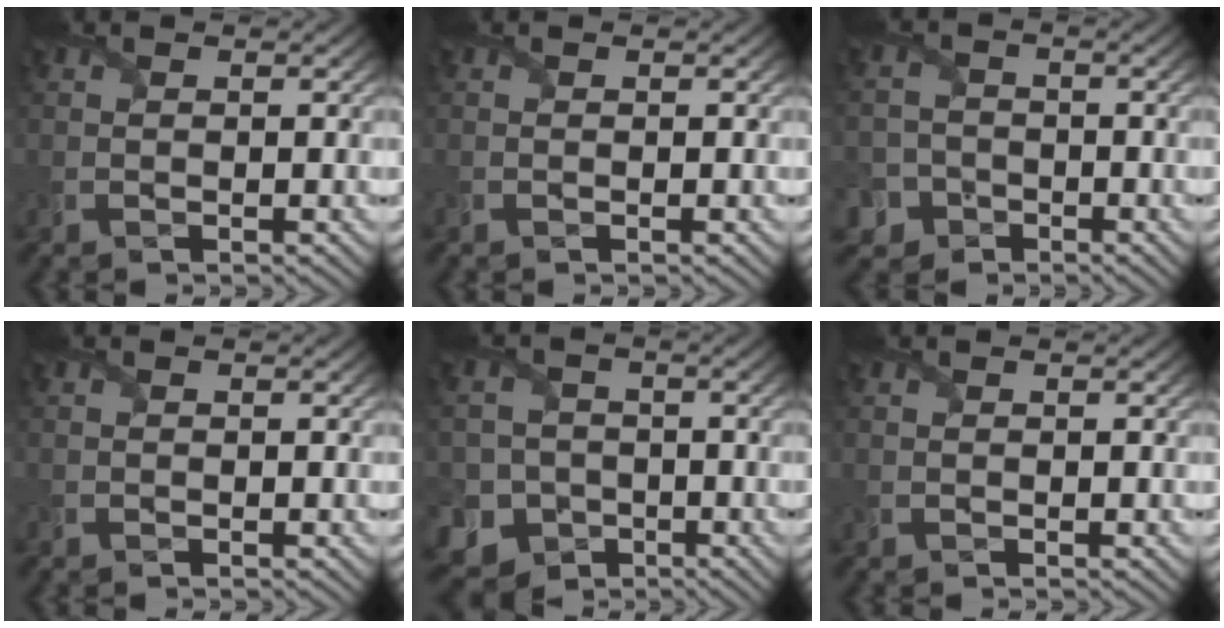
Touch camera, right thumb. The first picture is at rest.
{"total": 0.0}
{"total": 5.5, "force": [-3.1, 4.5, 0.9], "torque": [-0.021, -0.008, -0.076]}
{"total": 0.0}
{"total": 9.6, "force": [-3.9, 8.5, 2.1], "torque": [-0.072, -0.030, -0.091]}
{"total": 0.0}